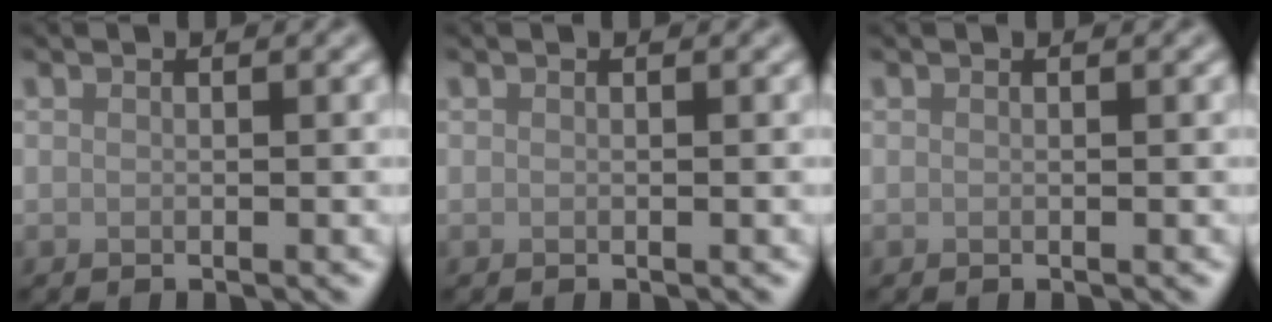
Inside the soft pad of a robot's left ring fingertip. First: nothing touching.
{"total": 0.0}
{"total": 0.0}